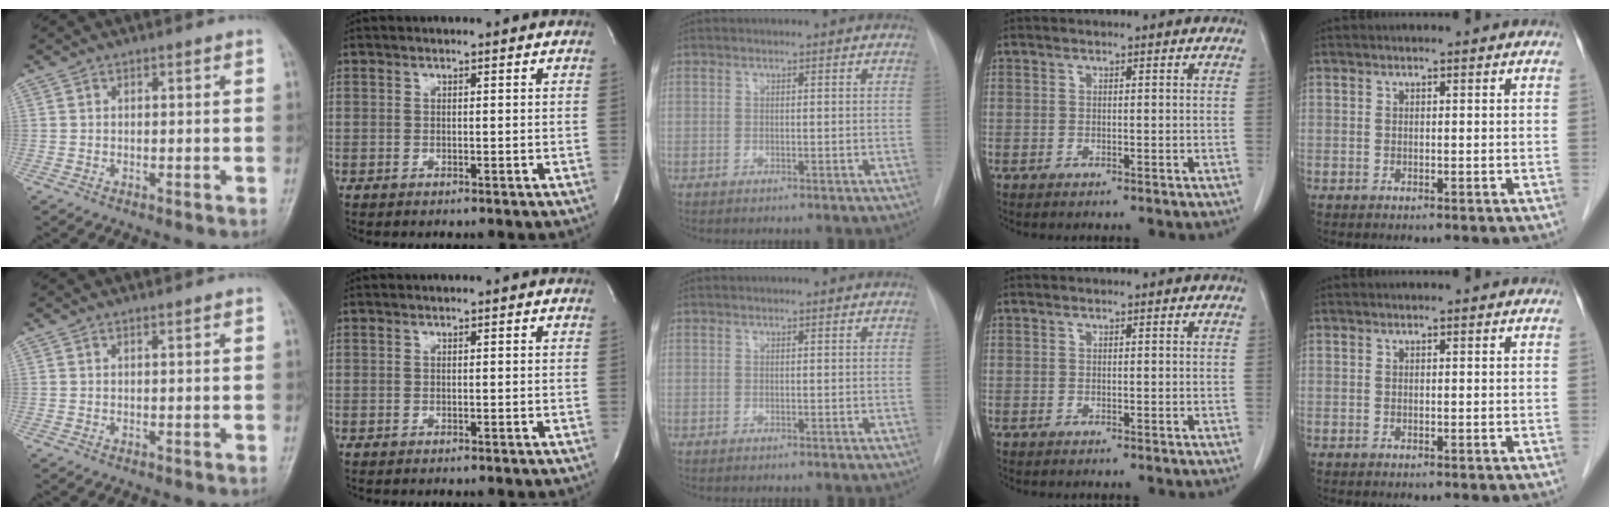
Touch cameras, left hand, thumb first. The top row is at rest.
{}